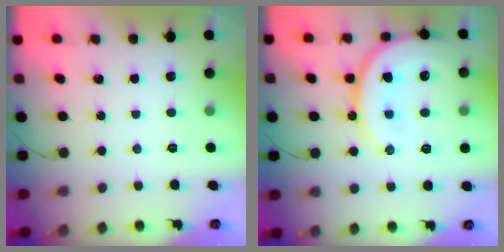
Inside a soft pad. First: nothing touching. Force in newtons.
{"total": 18.6, "press": 18.5, "slide": 1.9}